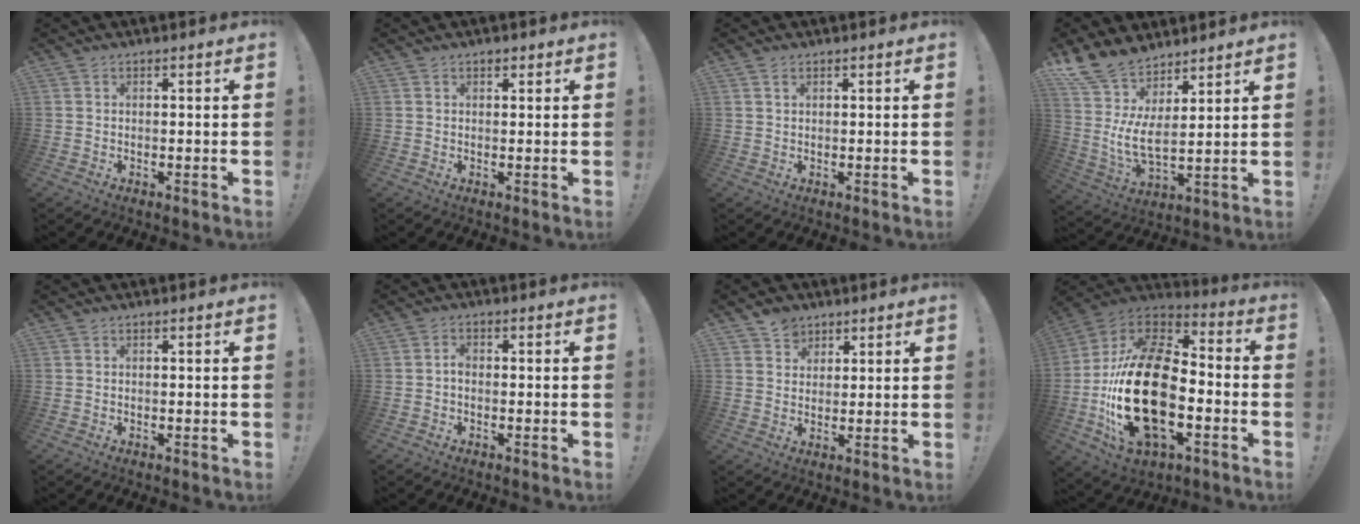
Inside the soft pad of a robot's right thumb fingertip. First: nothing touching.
{"total": 1.1, "force": [0.7, 0.7, 0.4], "torque": [-0.006, 0.000, 0.013]}
{"total": 1.2, "force": [0.8, 0.6, 0.7], "torque": [-0.009, -0.002, 0.013]}
{"total": 12.8, "force": [7.6, 5.5, 8.8], "torque": [-0.199, -0.059, 0.139]}
{"total": 0.0}
{"total": 1.8, "force": [-0.8, 1.0, 1.3], "torque": [-0.026, 0.009, -0.015]}
{"total": 5.2, "force": [3.6, 3.7, 0.4], "torque": [0.004, -0.024, 0.066]}
{"total": 29.8, "force": [-5.4, 17.0, 23.9], "torque": [-0.473, 0.029, -0.080]}